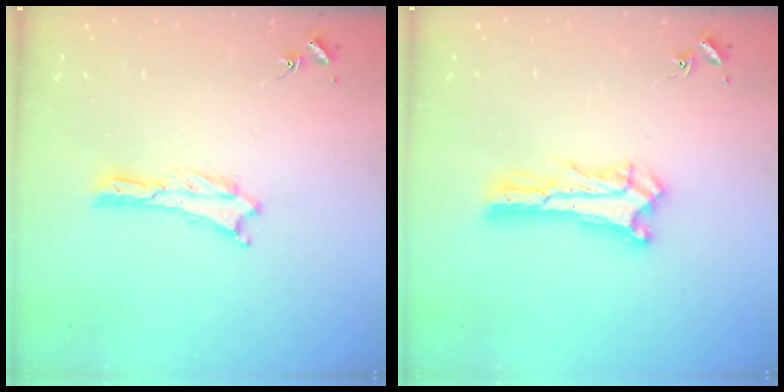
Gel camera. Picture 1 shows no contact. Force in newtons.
{"total": 1.5, "press": 1.5, "slide": 0.2}